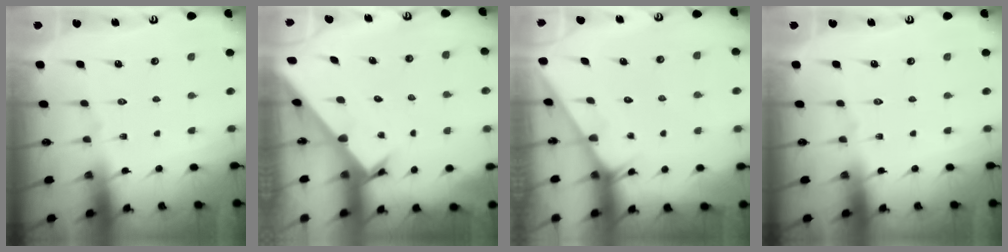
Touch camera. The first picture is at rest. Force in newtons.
{"total": 2.1, "press": 2.1, "slide": 0.2}
{"total": 1.4, "press": 1.4, "slide": 0.1}
{"total": 0.0}